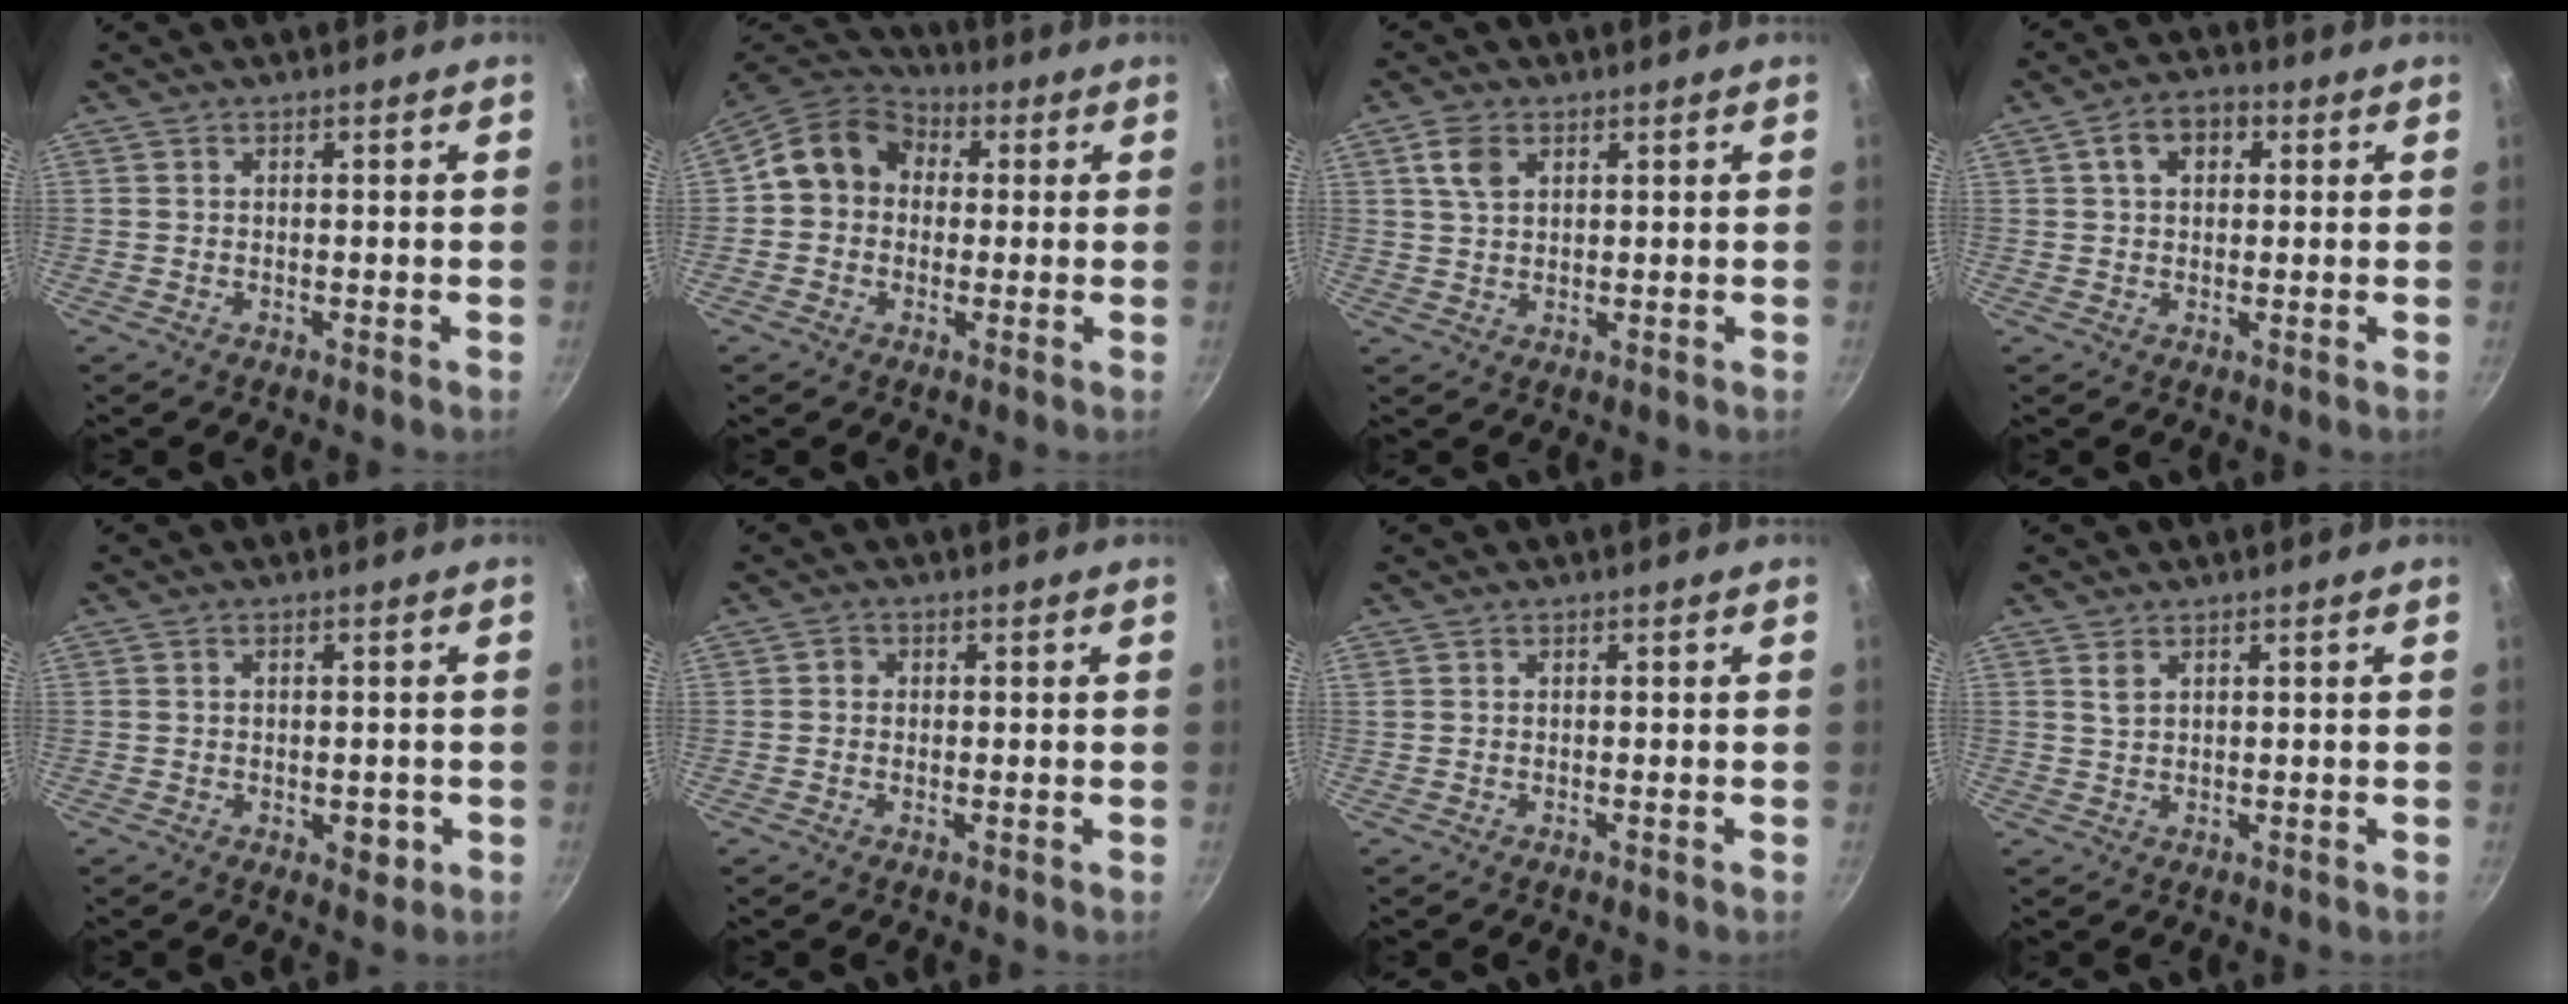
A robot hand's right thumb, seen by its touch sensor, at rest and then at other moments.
{"total": 11.9, "force": [1.1, 10.0, 6.3], "torque": [-0.074, 0.033, -0.005]}
{"total": 4.7, "force": [1.9, 3.0, 3.0], "torque": [-0.052, 0.000, 0.038]}
{"total": 6.5, "force": [1.9, 4.6, 4.2], "torque": [-0.043, 0.012, 0.023]}
{"total": 3.5, "force": [-0.9, 1.9, 2.8], "torque": [-0.025, 0.003, -0.008]}
{"total": 1.1, "force": [-0.1, 1.1, 0.3], "torque": [-0.004, 0.002, -0.005]}
{"total": 0.0}
{"total": 1.6, "force": [0.9, 0.8, 1.0], "torque": [-0.020, -0.004, 0.021]}